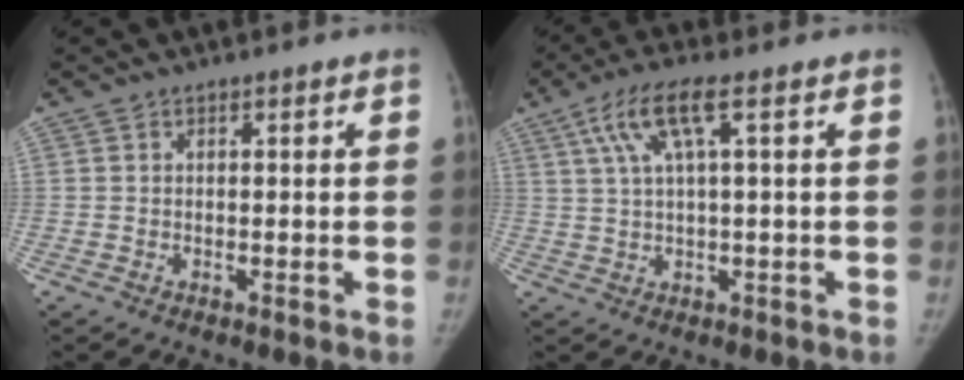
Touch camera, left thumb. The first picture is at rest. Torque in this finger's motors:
{"motor_torque": [0.16, 0.01, 1.28, -0.78, 0.16]}